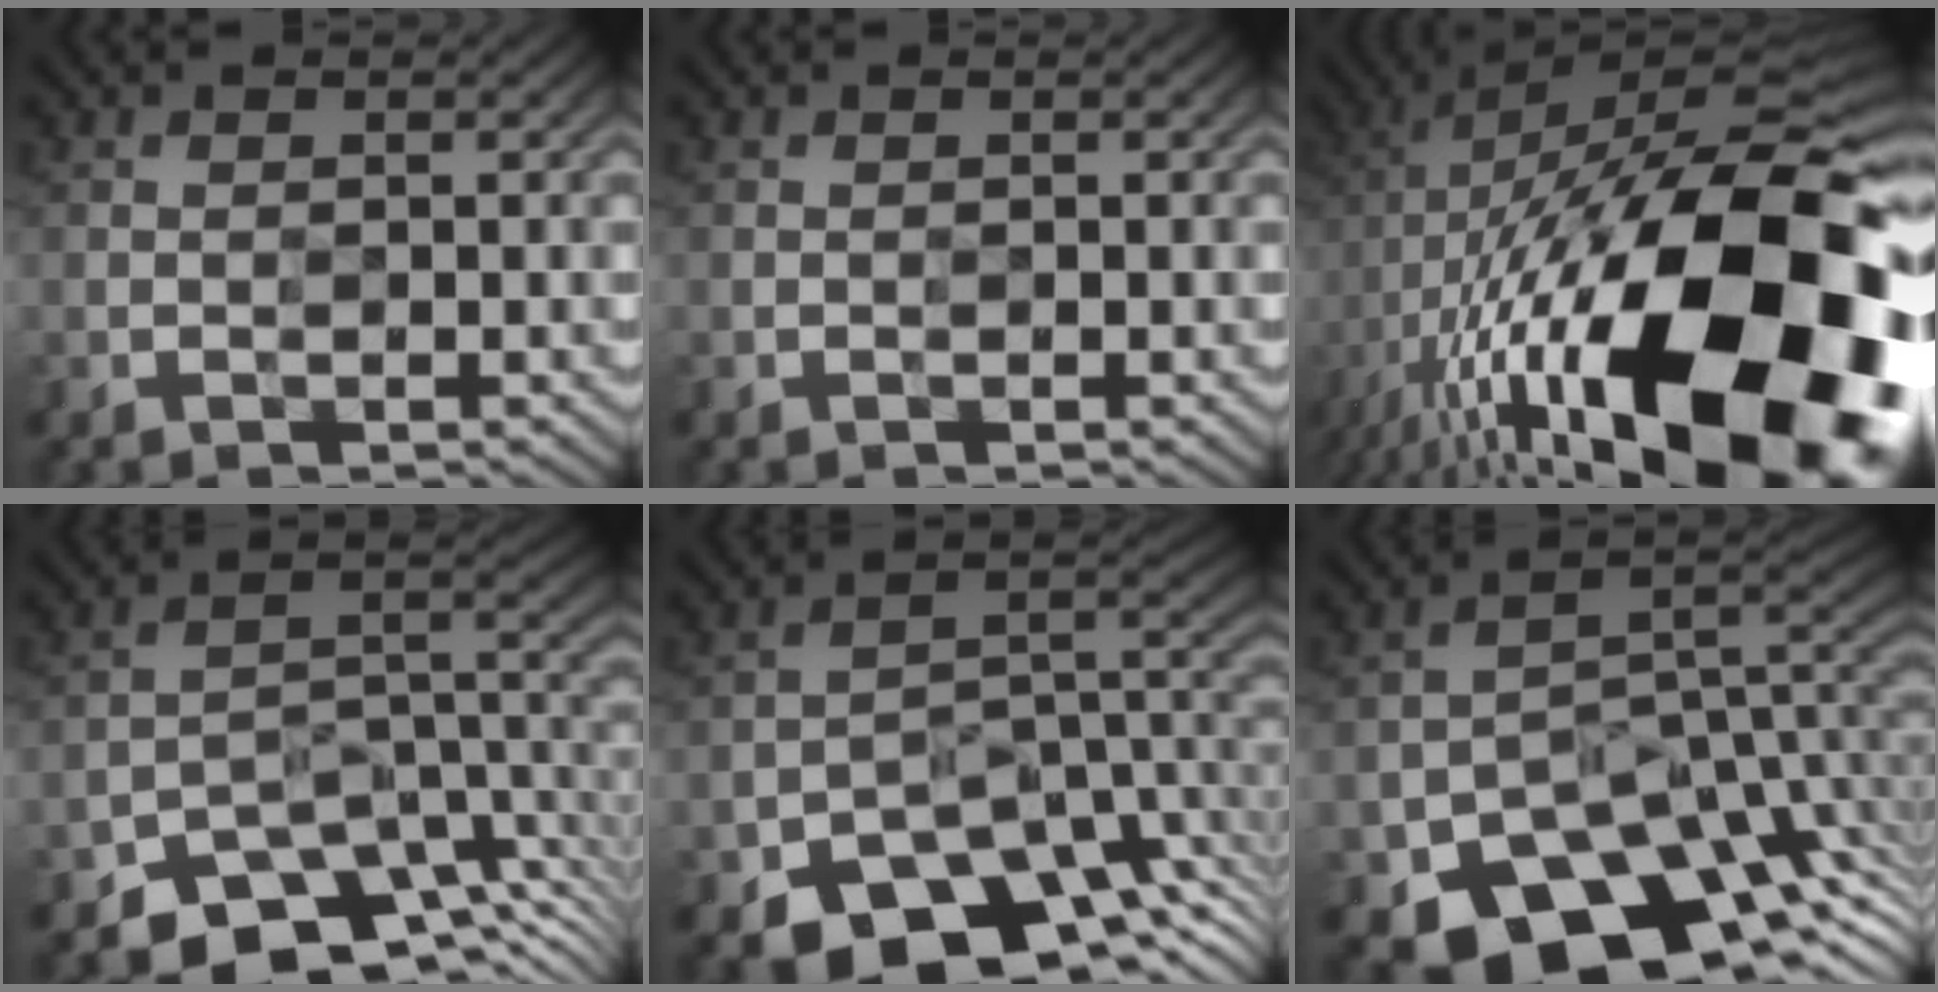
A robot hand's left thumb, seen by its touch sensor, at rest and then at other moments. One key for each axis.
{"total": 0.0}
{"total": 22.0, "fx": -6.8, "fy": 9.5, "fz": 18.7, "tx": -0.324, "ty": -0.005, "tz": -0.121}
{"total": 10.0, "fx": -8.6, "fy": 4.0, "fz": 2.9, "tx": -0.021, "ty": -0.002, "tz": -0.147}
{"total": 13.9, "fx": -10.3, "fy": 7.0, "fz": 6.0, "tx": -0.086, "ty": -0.031, "tz": -0.150}
{"total": 14.5, "fx": -9.1, "fy": 8.6, "fz": 7.2, "tx": -0.094, "ty": -0.033, "tz": -0.133}